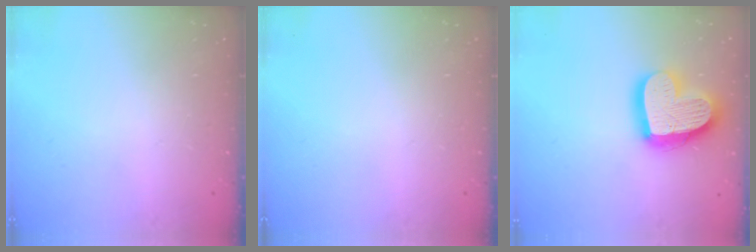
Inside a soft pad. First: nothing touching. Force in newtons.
{"total": 0.0}
{"total": 21.1, "press": 21.0, "slide": 1.8}